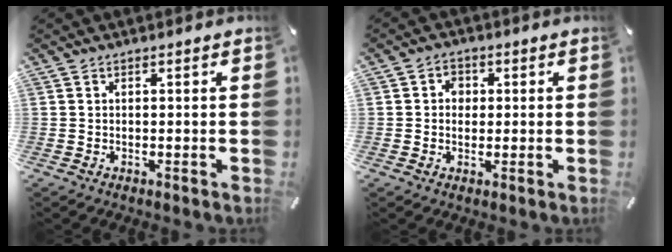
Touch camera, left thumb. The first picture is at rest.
{"total": 3.2, "force": [0.0, 2.8, 1.5], "torque": [-0.017, 0.005, -0.008]}